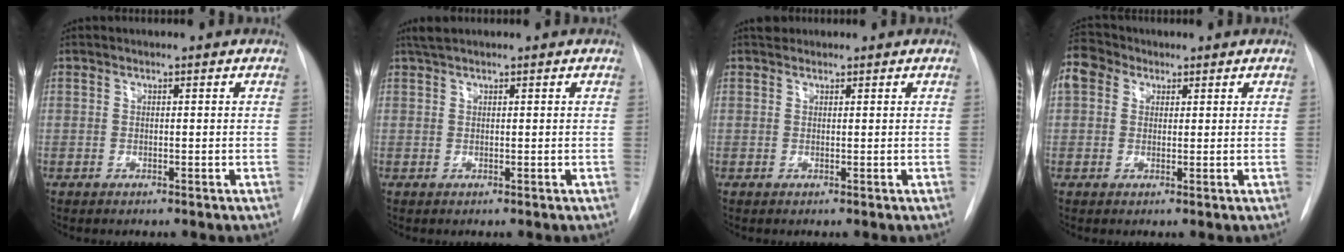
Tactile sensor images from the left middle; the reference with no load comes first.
{"total": 1.6, "force": [1.4, 0.1, 0.9], "torque": [-0.021, 0.015, 0.028]}
{"total": 1.2, "force": [1.0, 0.6, 0.1], "torque": [-0.003, 0.012, 0.015]}
{"total": 7.0, "force": [3.3, 5.4, 3.2], "torque": [-0.078, 0.038, 0.065]}